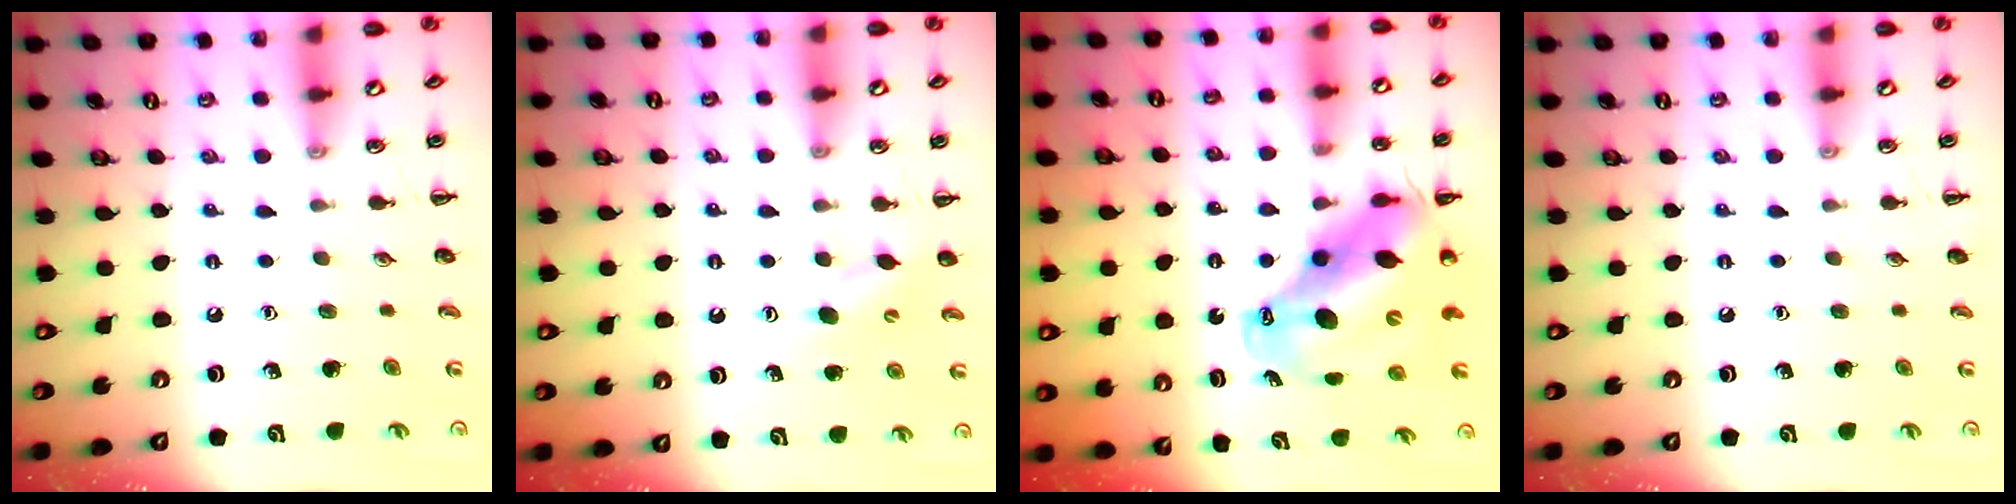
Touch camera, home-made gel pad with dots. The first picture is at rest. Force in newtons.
{"total": 5.6, "press": 5.5, "slide": 1.3}
{"total": 16.2, "press": 15.7, "slide": 4.2}
{"total": 0.0}